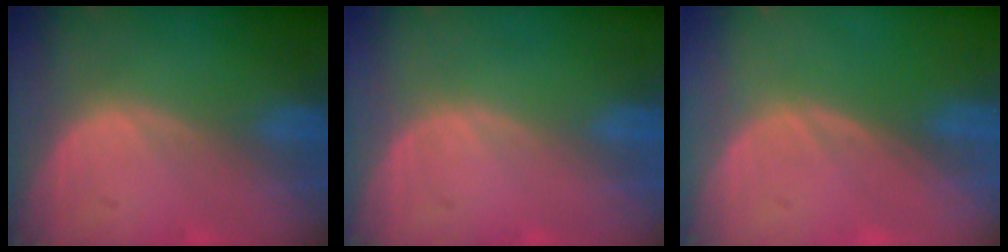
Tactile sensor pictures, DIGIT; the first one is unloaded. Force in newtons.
{"total": 0.0}
{"total": 0.0}